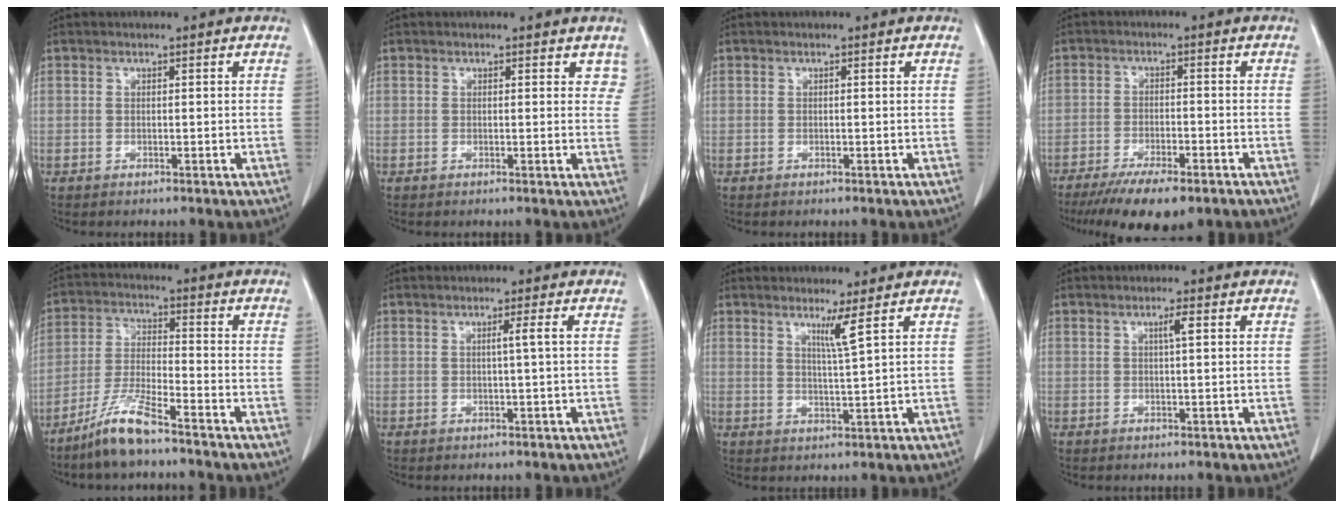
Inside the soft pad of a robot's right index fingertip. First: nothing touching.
{"total": 2.5, "force": [1.9, 1.4, 0.8], "torque": [0.013, -0.003, 0.007]}
{"total": 0.0}
{"total": 10.1, "force": [-7.3, 2.7, 6.4], "torque": [-0.096, -0.016, -0.113]}
{"total": 8.0, "force": [-6.3, 0.4, 5.0], "torque": [-0.109, -0.020, -0.127]}
{"total": 1.5, "force": [0.1, -0.6, 1.3], "torque": [-0.019, 0.001, 0.001]}
{"total": 3.2, "force": [1.7, -1.3, 2.3], "torque": [-0.044, -0.017, 0.035]}
{"total": 1.6, "force": [0.4, -0.1, 1.6], "torque": [-0.029, 0.003, 0.005]}